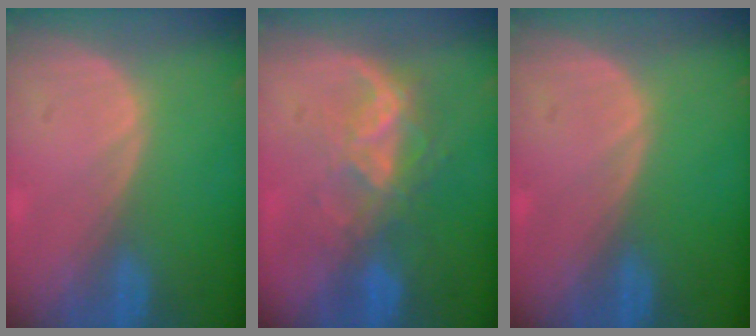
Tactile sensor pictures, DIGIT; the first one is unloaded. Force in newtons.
{"total": 6.7, "press": 6.0, "slide": 2.9}
{"total": 0.0}